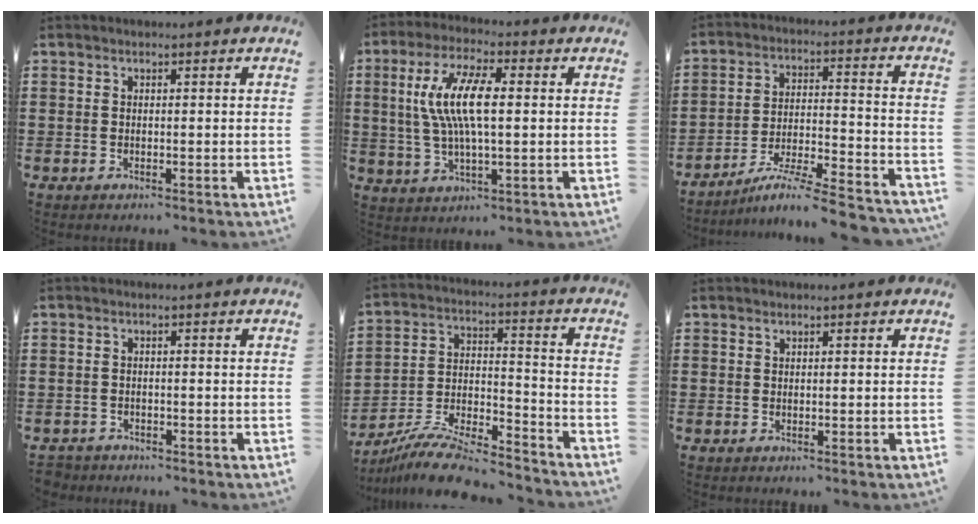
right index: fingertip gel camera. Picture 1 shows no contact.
{"total": 9.9, "force": [1.1, 3.2, 9.2], "torque": [-0.201, 0.004, 0.010]}
{"total": 7.8, "force": [-6.8, -0.1, 3.8], "torque": [-0.060, -0.003, -0.134]}
{"total": 1.4, "force": [-1.3, 0.4, -0.1], "torque": [-0.004, 0.002, -0.030]}
{"total": 11.4, "force": [-10.4, 1.5, 4.5], "torque": [-0.081, 0.026, -0.204]}
{"total": 0.0}